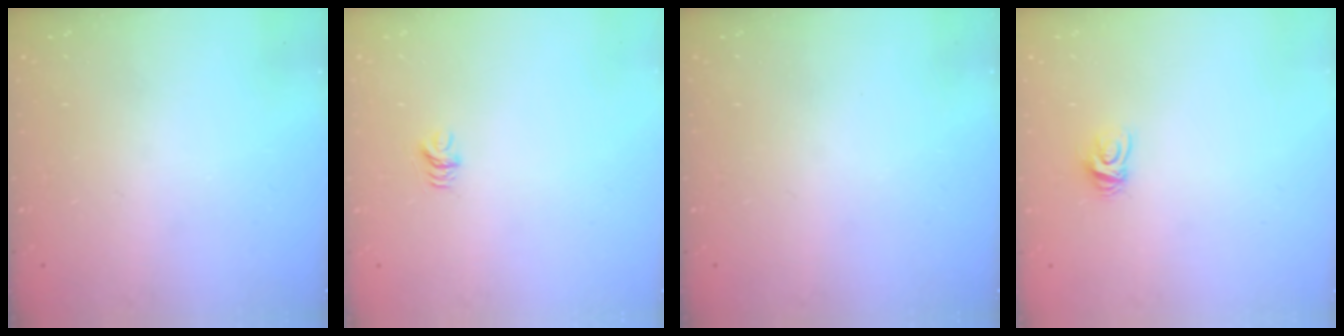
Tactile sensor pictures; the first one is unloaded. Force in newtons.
{"total": 3.9, "press": 3.9, "slide": 0.3}
{"total": 0.0}
{"total": 4.6, "press": 4.6, "slide": 0.2}